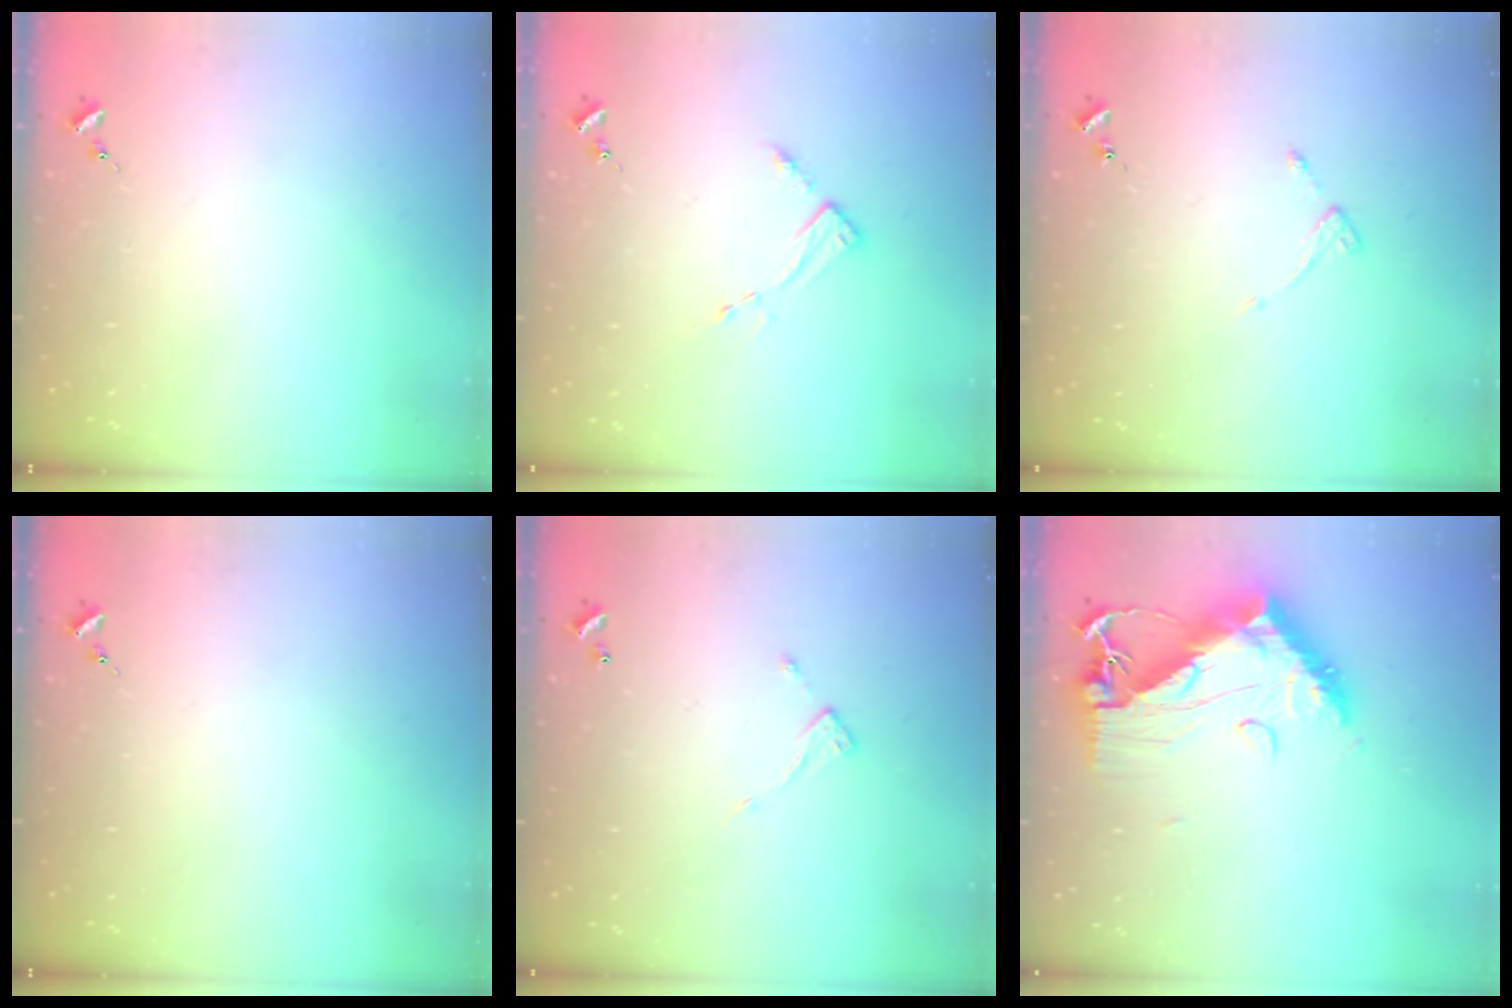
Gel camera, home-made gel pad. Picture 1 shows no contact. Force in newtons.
{"total": 3.6, "press": 3.5, "slide": 0.4}
{"total": 4.8, "press": 4.7, "slide": 0.5}
{"total": 0.0}
{"total": 4.7, "press": 4.7, "slide": 0.3}
{"total": 17.0, "press": 17.0, "slide": 1.4}